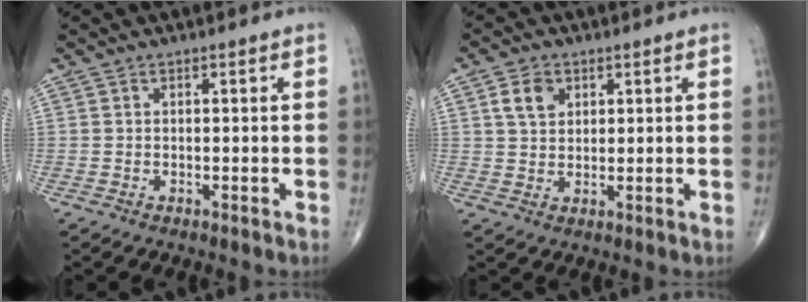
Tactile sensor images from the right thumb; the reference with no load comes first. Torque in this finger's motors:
{"motor_torque": [0.62, 0.55, 0.40, 0.27, 0.17]}